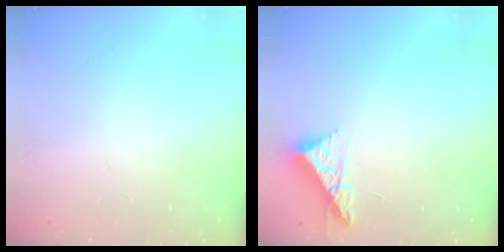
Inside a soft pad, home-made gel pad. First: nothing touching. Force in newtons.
{"total": 8.9, "press": 8.9, "slide": 0.3}